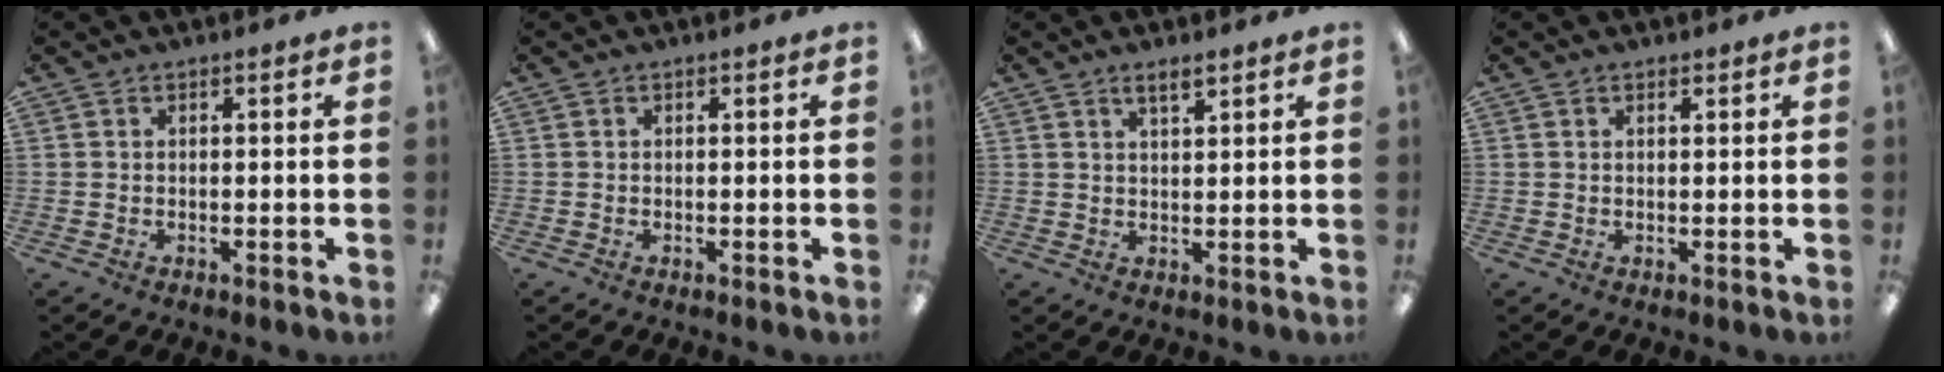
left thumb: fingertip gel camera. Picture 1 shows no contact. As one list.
[{"total": 0.0}, {"total": 2.9, "force": [2.4, 0.8, 1.5], "torque": [-0.025, -0.005, 0.041]}, {"total": 0.8, "force": [0.7, 0.3, 0.2], "torque": [-0.004, 0.000, 0.013]}]